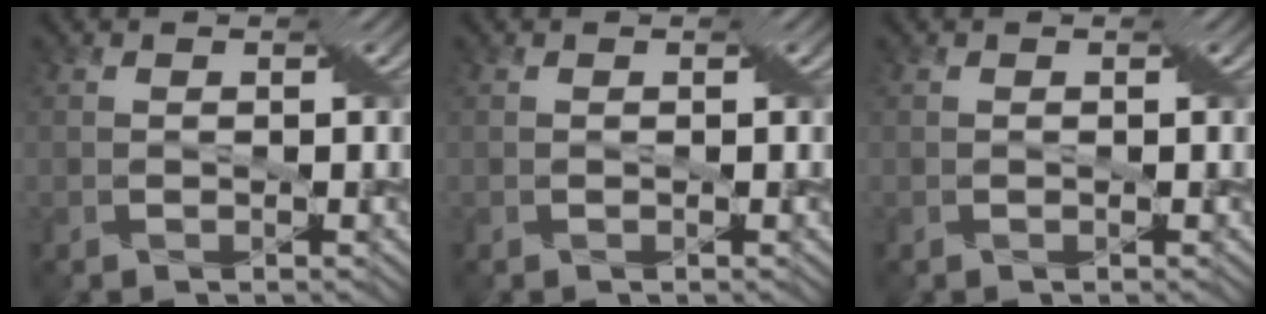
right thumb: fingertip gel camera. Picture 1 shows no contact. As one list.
[{"total": 0.0}, {"total": 0.0}]